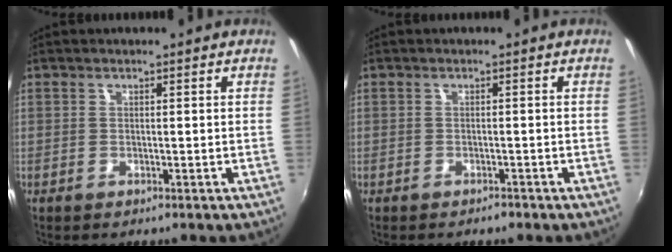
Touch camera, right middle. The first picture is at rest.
{"total": 1.2, "force": [-1.1, 0.4, 0.4], "torque": [-0.008, -0.001, -0.013]}